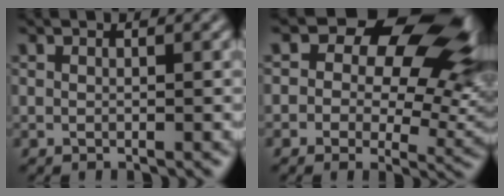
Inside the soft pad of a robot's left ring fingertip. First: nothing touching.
{"total": 13.4, "force": [6.8, 7.5, 8.8], "torque": [-0.131, 0.017, 0.120]}